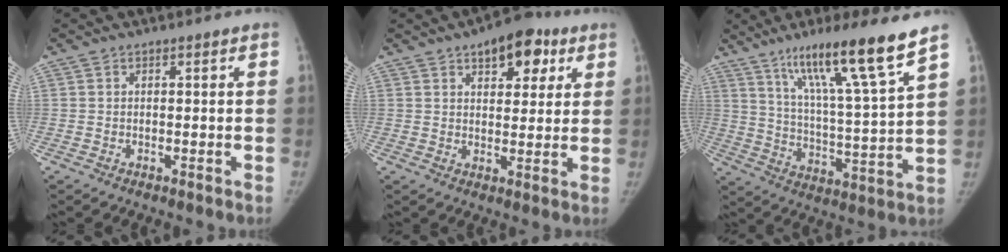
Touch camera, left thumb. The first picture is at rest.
{"total": 10.7, "force": [5.5, 5.7, 7.1], "torque": [-0.058, -0.011, 0.071]}
{"total": 17.2, "force": [11.5, 0.1, 12.7], "torque": [-0.201, -0.059, 0.193]}